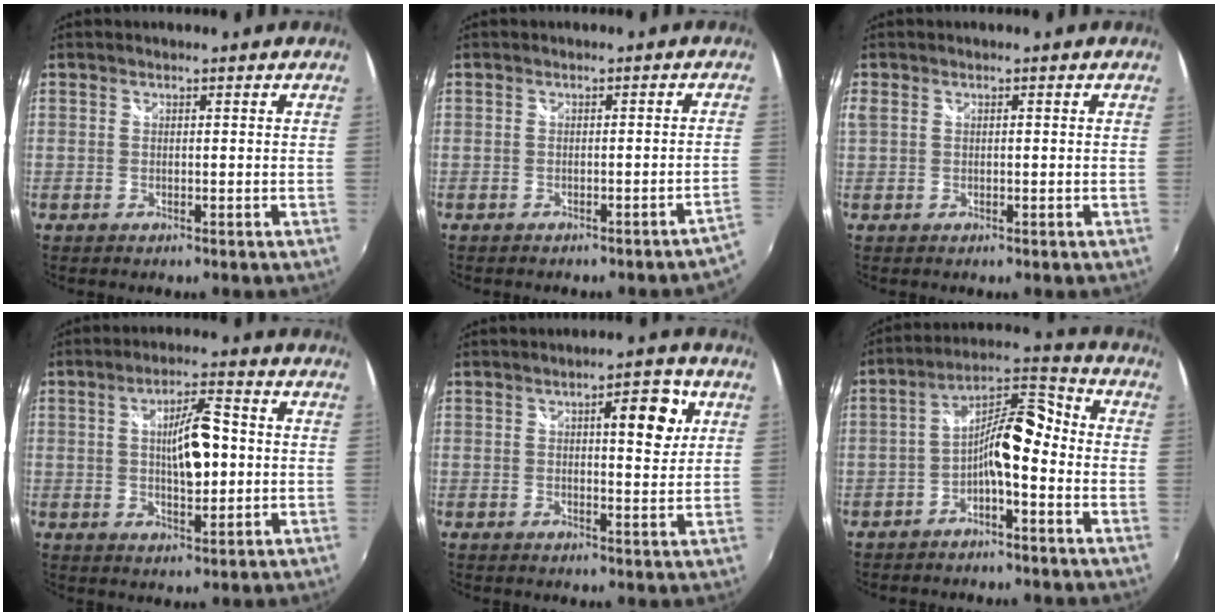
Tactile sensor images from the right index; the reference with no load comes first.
{"total": 3.0, "force": [-2.4, -0.1, 1.8], "torque": [-0.025, -0.008, -0.030]}
{"total": 2.3, "force": [0.0, 1.5, 1.7], "torque": [-0.034, -0.001, 0.001]}
{"total": 8.8, "force": [0.3, 3.0, 8.2], "torque": [-0.135, 0.007, 0.009]}
{"total": 7.4, "force": [2.5, 2.3, 6.5], "torque": [-0.080, 0.013, 0.036]}
{"total": 9.0, "force": [-3.5, 2.9, 7.7], "torque": [-0.149, 0.026, -0.062]}